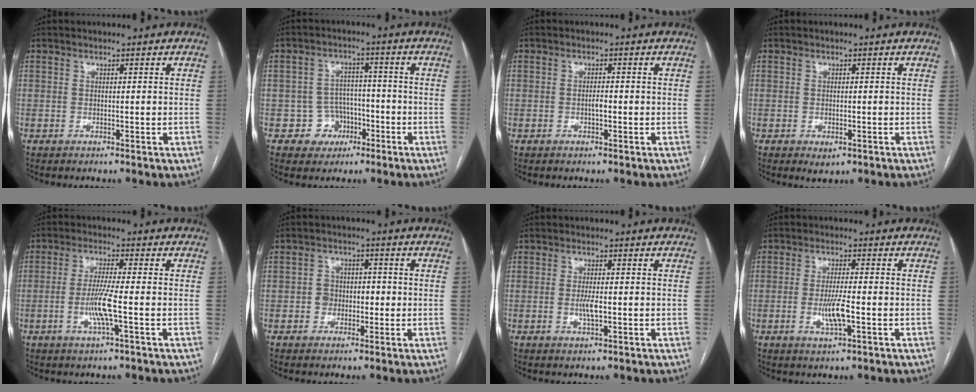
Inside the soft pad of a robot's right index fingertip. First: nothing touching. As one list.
[{"total": 5.4, "force": [-2.3, 4.9, 0.5], "torque": [0.004, 0.016, -0.031]}, {"total": 1.2, "force": [-0.4, 0.4, 1.1], "torque": [-0.018, 0.002, -0.008]}, {"total": 1.8, "force": [-0.8, 1.0, 1.3], "torque": [-0.015, -0.001, -0.003]}, {"total": 5.9, "force": [-1.5, -0.3, 5.7], "torque": [-0.116, -0.008, -0.031]}, {"total": 3.5, "force": [-0.6, 3.0, 1.8], "torque": [-0.025, 0.017, -0.011]}, {"total": 2.6, "force": [-0.4, 0.5, 2.5], "torque": [-0.054, -0.003, -0.007]}, {"total": 4.8, "force": [-1.2, 0.5, 4.7], "torque": [-0.096, -0.009, -0.021]}]